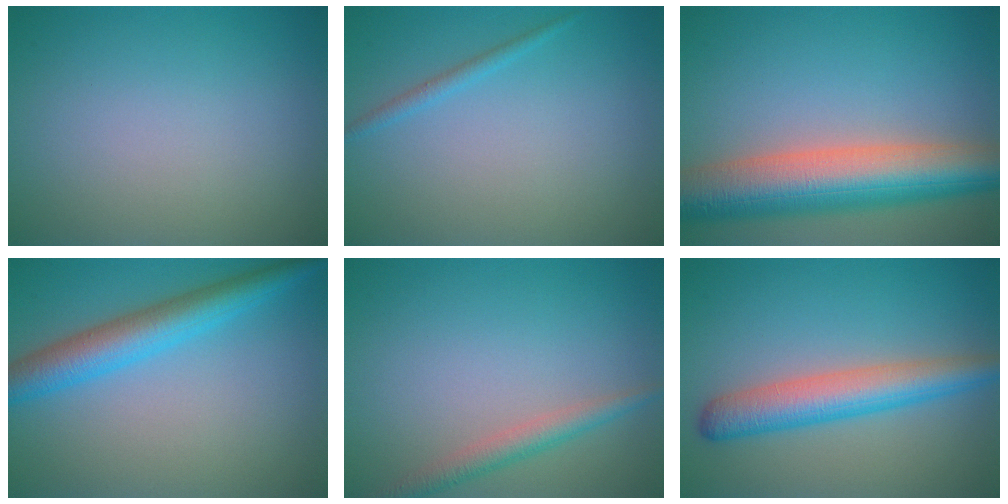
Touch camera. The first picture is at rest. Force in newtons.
{"total": 1.1, "press": 1.0, "slide": 0.1}
{"total": 10.2, "press": 10.2, "slide": 0.6}
{"total": 5.2, "press": 5.2, "slide": 0.1}
{"total": 2.3, "press": 2.3, "slide": 0.1}
{"total": 5.2, "press": 5.2, "slide": 0.2}